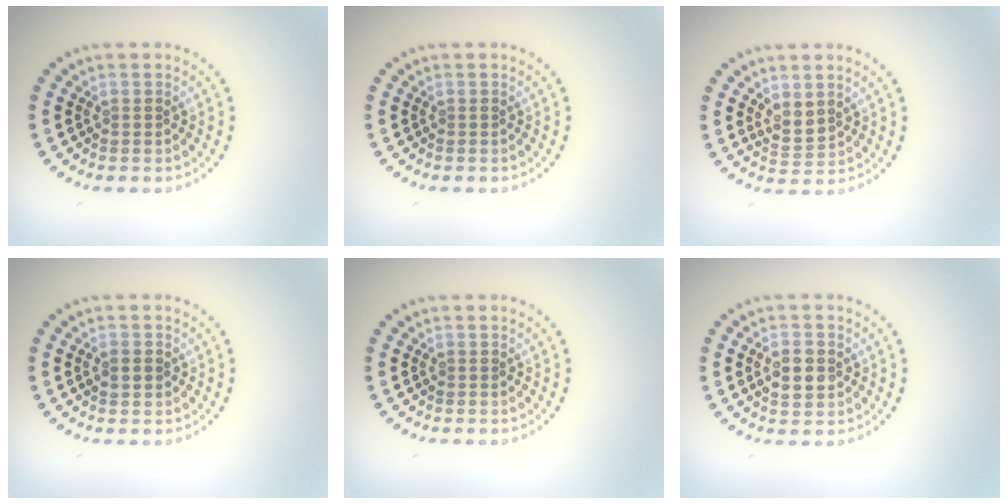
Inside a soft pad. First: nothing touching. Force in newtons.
{"total": 0.0}
{"total": 2.1, "press": 1.7, "slide": 1.3}
{"total": 1.2, "press": 1.2, "slide": 0.2}
{"total": 0.0}
{"total": 2.6, "press": 2.6, "slide": 0.1}